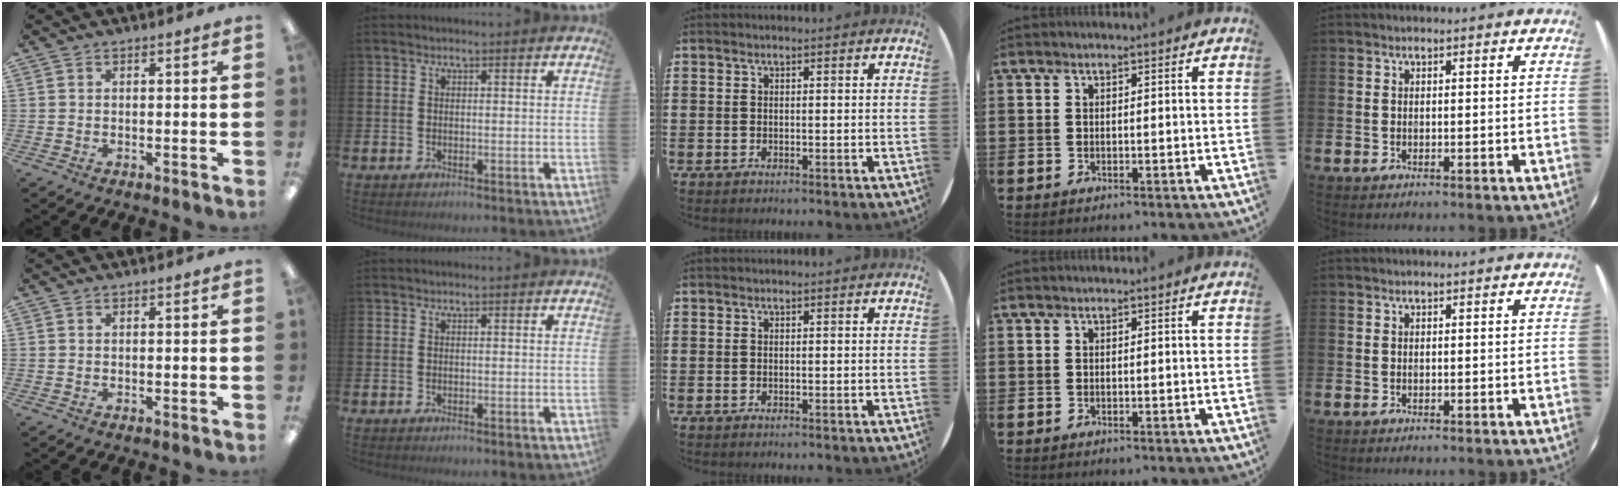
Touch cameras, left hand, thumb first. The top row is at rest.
{}